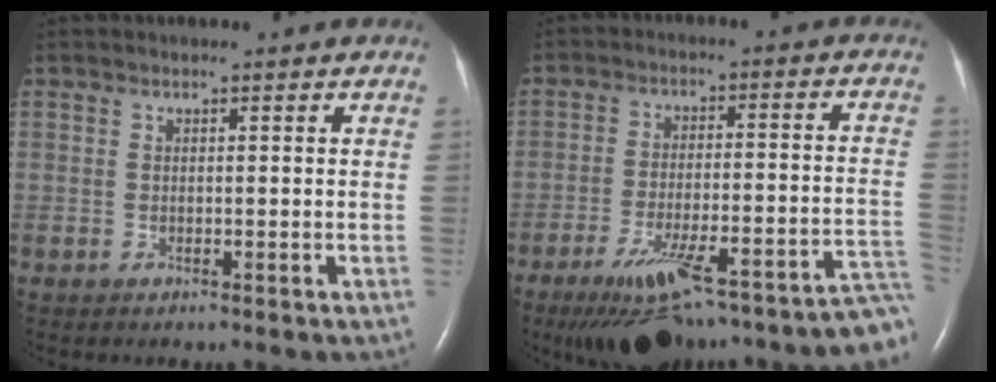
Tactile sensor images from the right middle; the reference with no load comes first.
{"total": 20.5, "force": [-16.2, 3.2, 12.2], "torque": [-0.094, 0.023, -0.228]}